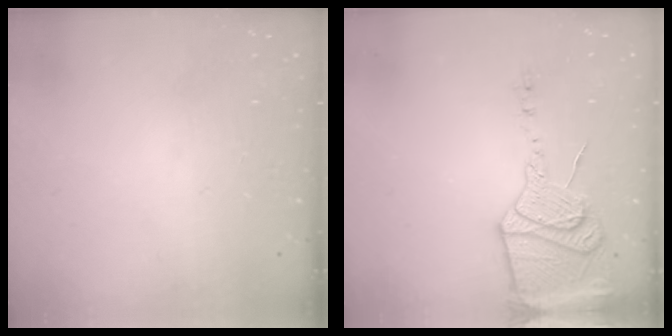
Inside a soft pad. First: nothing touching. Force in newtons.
{"total": 16.9, "press": 16.8, "slide": 1.6}